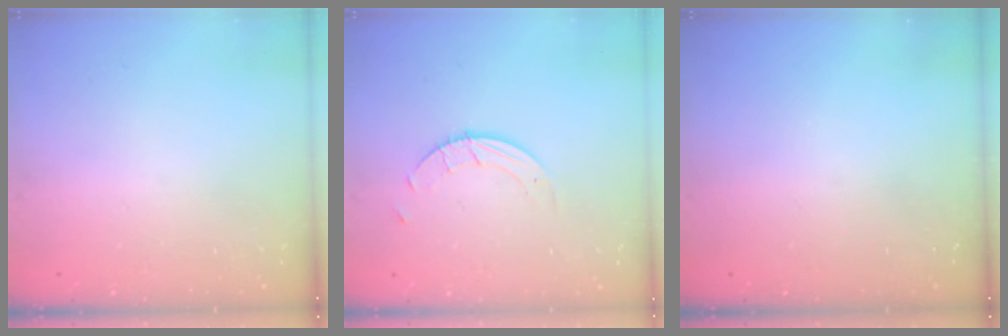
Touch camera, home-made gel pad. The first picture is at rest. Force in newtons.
{"total": 2.5, "press": 2.5, "slide": 0.2}
{"total": 0.0}